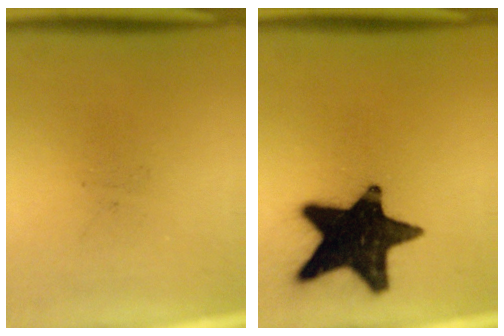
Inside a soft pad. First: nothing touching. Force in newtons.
{"total": 19.5}